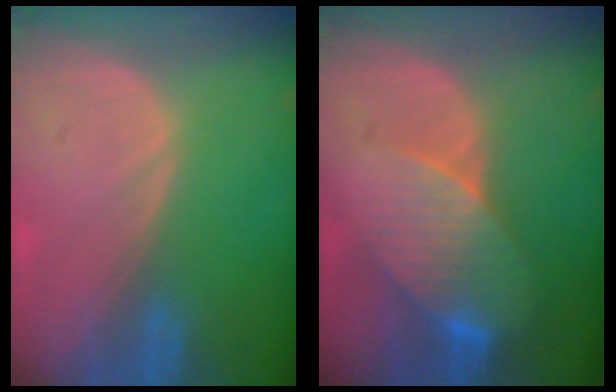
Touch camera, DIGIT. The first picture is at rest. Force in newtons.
{"total": 8.5, "press": 7.5, "slide": 3.8}